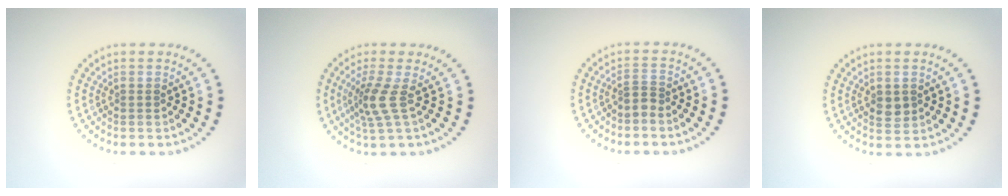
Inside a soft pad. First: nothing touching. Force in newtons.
{"total": 2.8, "press": 2.0, "slide": 2.0}
{"total": 1.2, "press": 0.8, "slide": 0.9}
{"total": 1.7, "press": 1.7, "slide": 0.1}